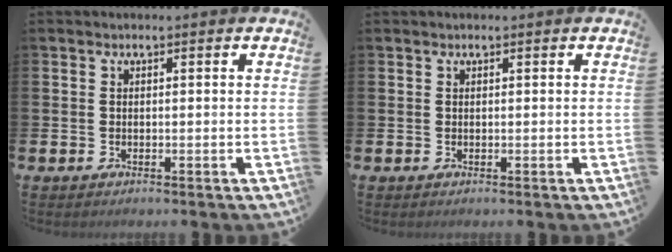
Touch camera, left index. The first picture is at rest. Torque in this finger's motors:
{"motor_torque": [-1.10, -0.81, -0.74, 0.08]}